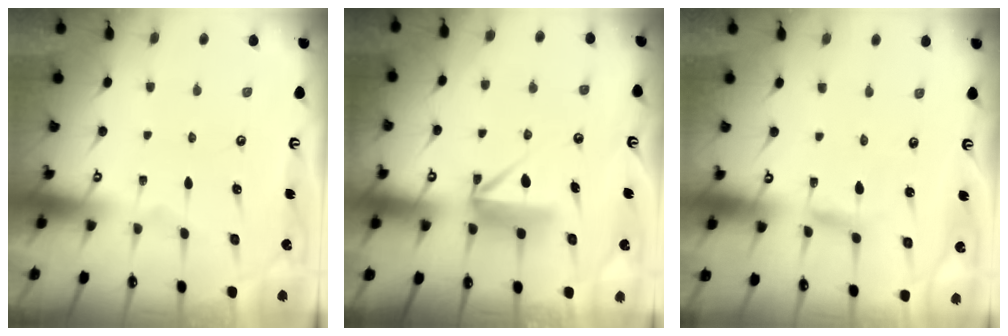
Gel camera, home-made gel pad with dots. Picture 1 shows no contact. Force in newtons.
{"total": 8.5, "press": 8.5, "slide": 0.3}
{"total": 2.7, "press": 2.7, "slide": 0.2}